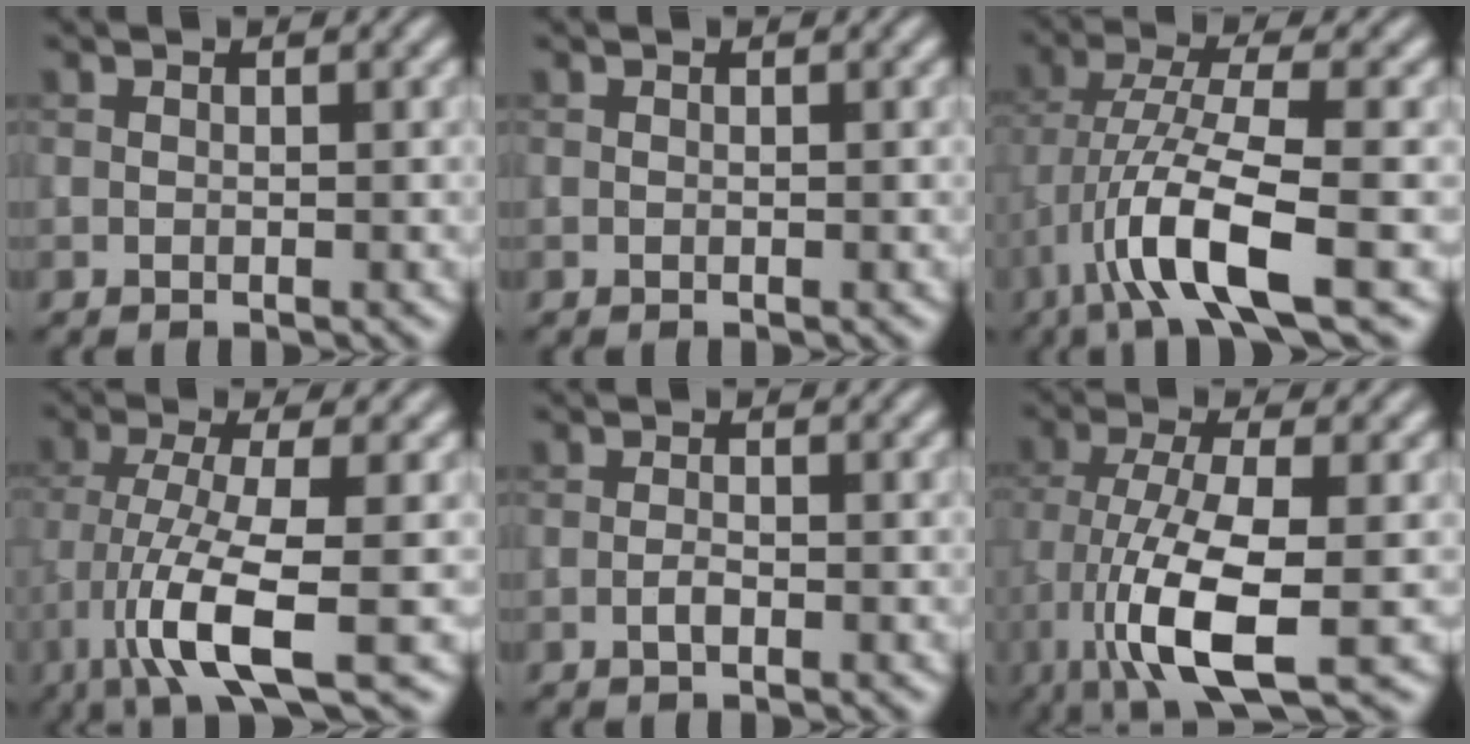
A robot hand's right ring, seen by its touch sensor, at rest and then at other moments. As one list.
[{"total": 0.0}, {"total": 8.1, "force": [-3.0, 1.9, 7.3], "torque": [-0.135, 0.006, -0.059]}, {"total": 7.8, "force": [-3.0, 1.6, 7.0], "torque": [-0.131, -0.007, -0.060]}, {"total": 0.9, "force": [-0.4, 0.3, 0.8], "torque": [-0.017, 0.000, -0.009]}, {"total": 9.4, "force": [-3.1, 2.7, 8.4], "torque": [-0.163, -0.005, -0.058]}]